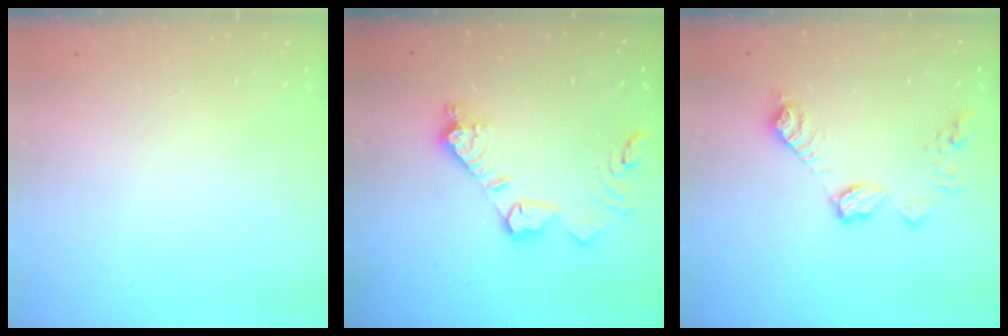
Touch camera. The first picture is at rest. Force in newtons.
{"total": 14.1, "press": 14.1, "slide": 1.1}
{"total": 11.3, "press": 11.2, "slide": 0.8}